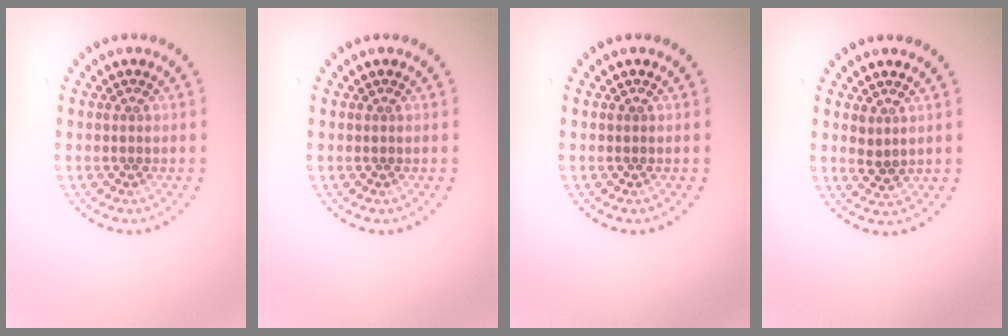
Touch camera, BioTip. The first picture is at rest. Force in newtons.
{"total": 0.0}
{"total": 0.0}
{"total": 1.2, "press": 1.1, "slide": 0.5}